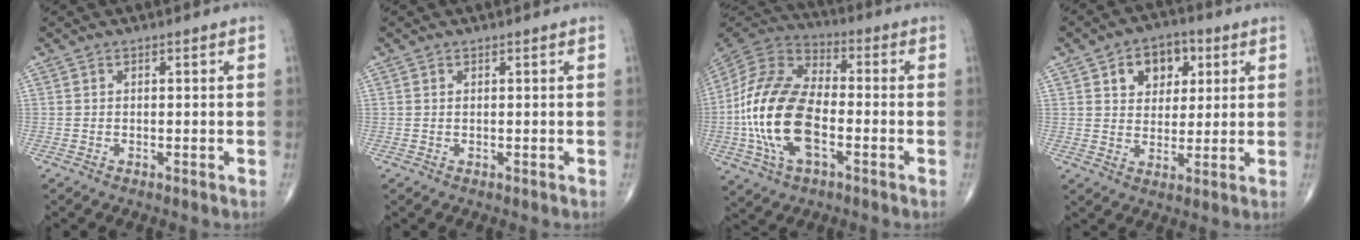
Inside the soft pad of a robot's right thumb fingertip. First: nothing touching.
{"total": 0.0}
{"total": 20.2, "force": [-3.8, 10.8, 16.6], "torque": [-0.340, 0.022, -0.073]}
{"total": 9.2, "force": [3.6, 6.5, 5.3], "torque": [-0.038, -0.008, 0.053]}